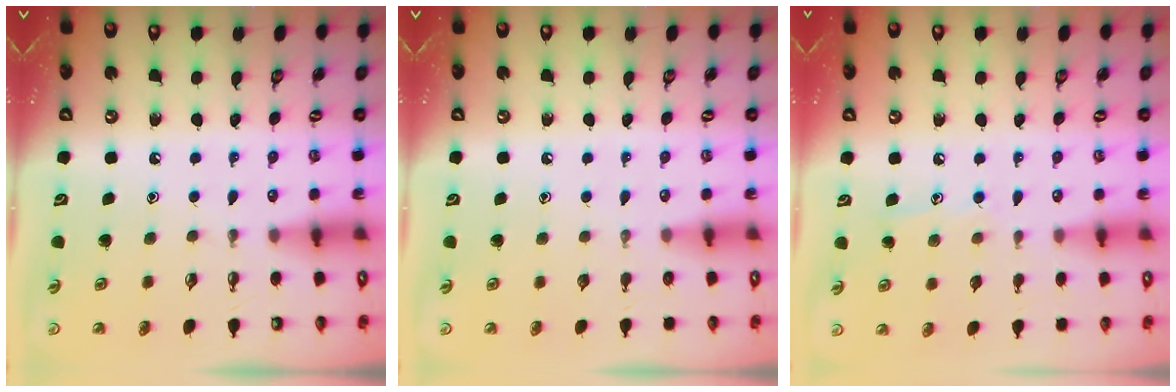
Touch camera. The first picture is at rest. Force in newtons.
{"total": 0.0}
{"total": 7.0, "press": 7.0, "slide": 0.4}